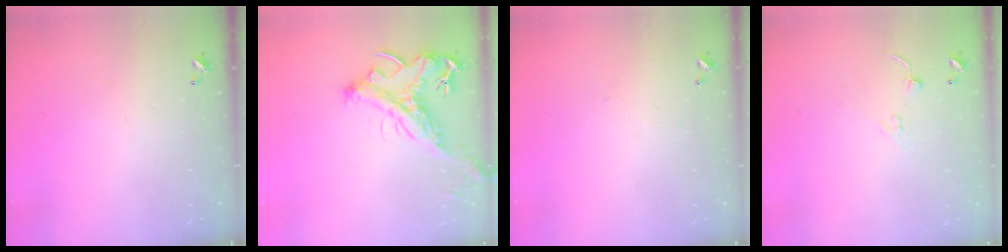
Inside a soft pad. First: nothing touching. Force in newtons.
{"total": 2.0, "press": 1.5, "slide": 1.3}
{"total": 2.3, "press": 2.3, "slide": 0.4}
{"total": 7.1, "press": 7.1, "slide": 0.6}